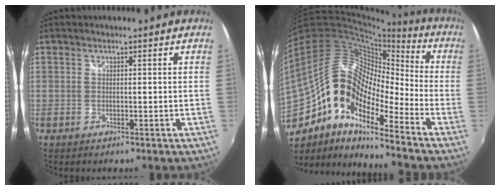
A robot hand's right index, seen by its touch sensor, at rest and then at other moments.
{"total": 19.1, "force": [-8.6, 8.8, 14.6], "torque": [-0.248, -0.009, -0.177]}